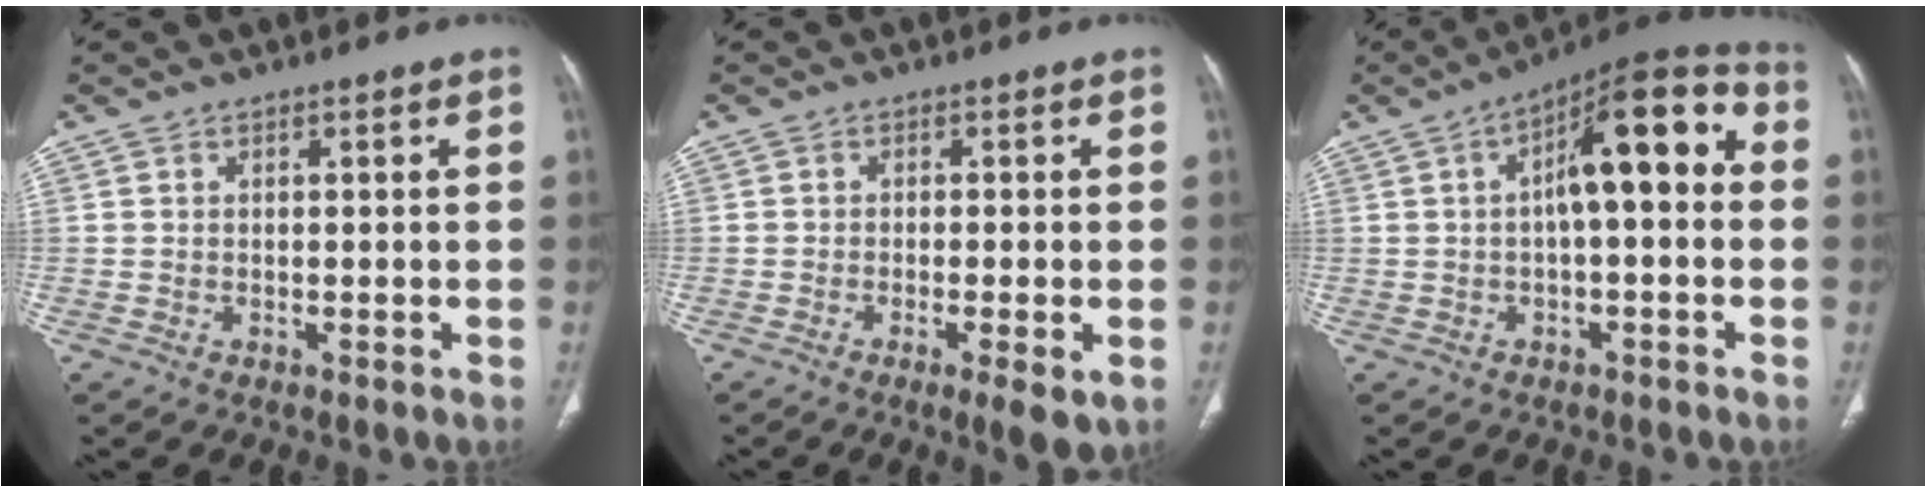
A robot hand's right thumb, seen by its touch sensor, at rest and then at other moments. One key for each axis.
{"total": 5.3, "fx": -2.0, "fy": 1.1, "fz": 4.8, "tx": -0.079, "ty": -0.011, "tz": -0.031}
{"total": 14.4, "fx": 1.6, "fy": 5.4, "fz": 13.2, "tx": -0.176, "ty": 0.044, "tz": 0.016}